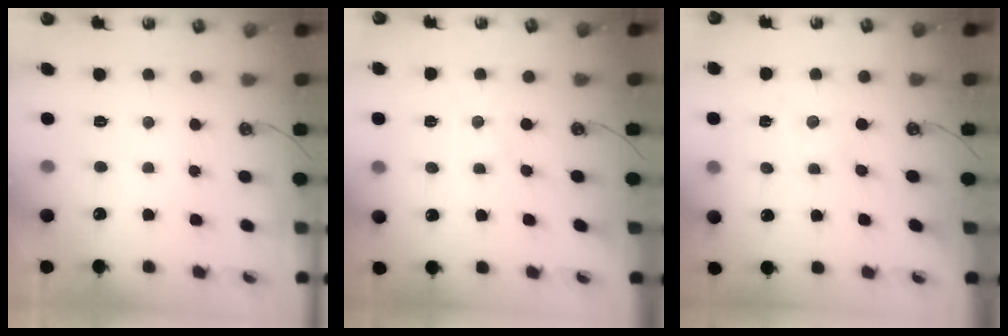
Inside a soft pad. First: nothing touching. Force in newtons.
{"total": 2.7, "press": 2.7, "slide": 0.4}
{"total": 0.0}